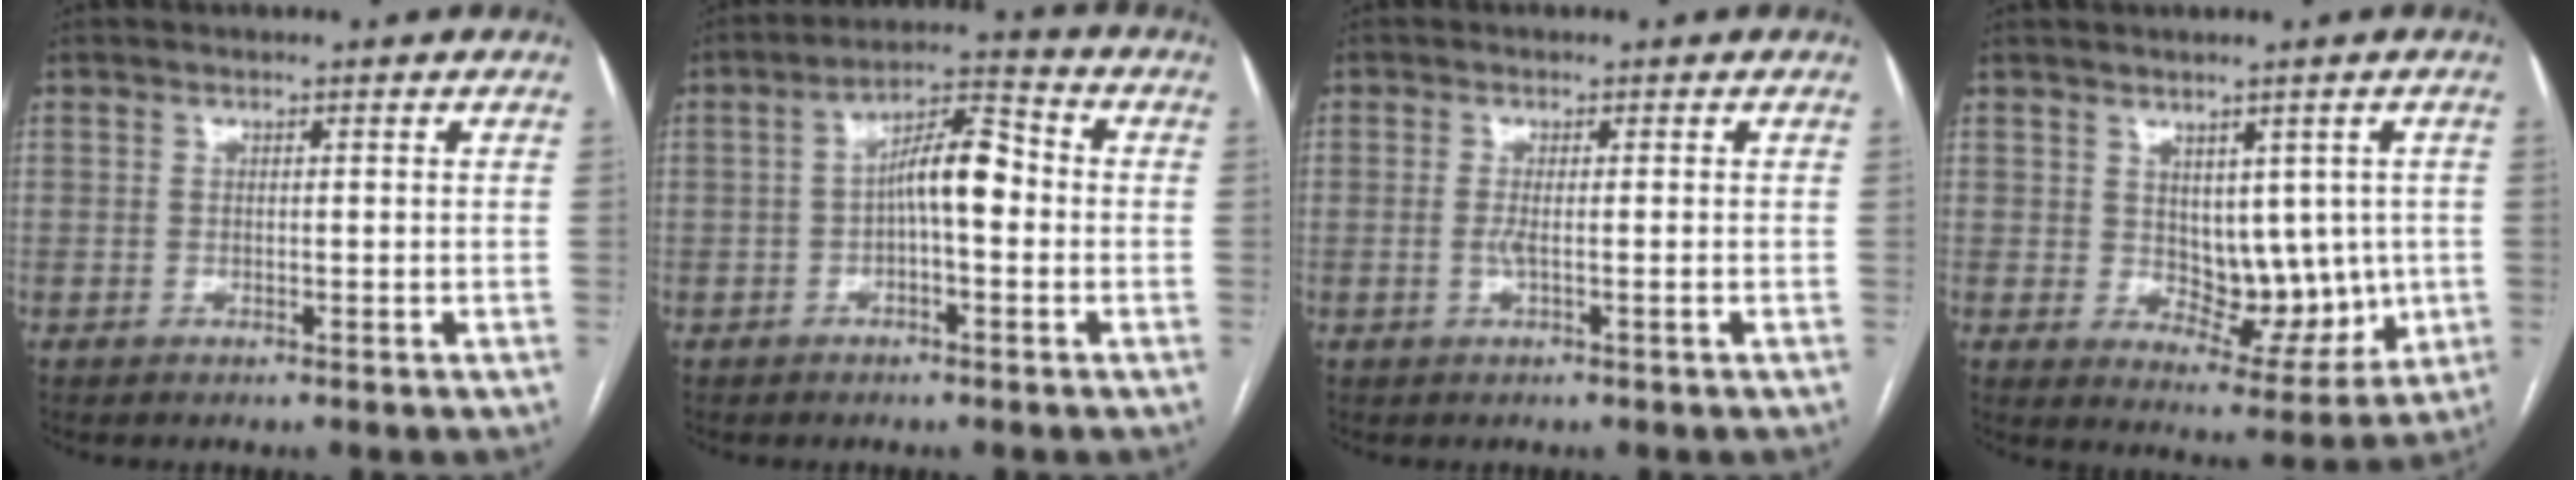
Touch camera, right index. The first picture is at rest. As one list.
[{"total": 7.5, "force": [-0.5, 2.1, 7.2], "torque": [-0.125, 0.030, -0.010]}, {"total": 1.7, "force": [-0.3, 0.1, 1.7], "torque": [-0.040, -0.003, -0.006]}, {"total": 8.8, "force": [0.8, 5.5, 6.8], "torque": [-0.075, 0.001, 0.032]}]